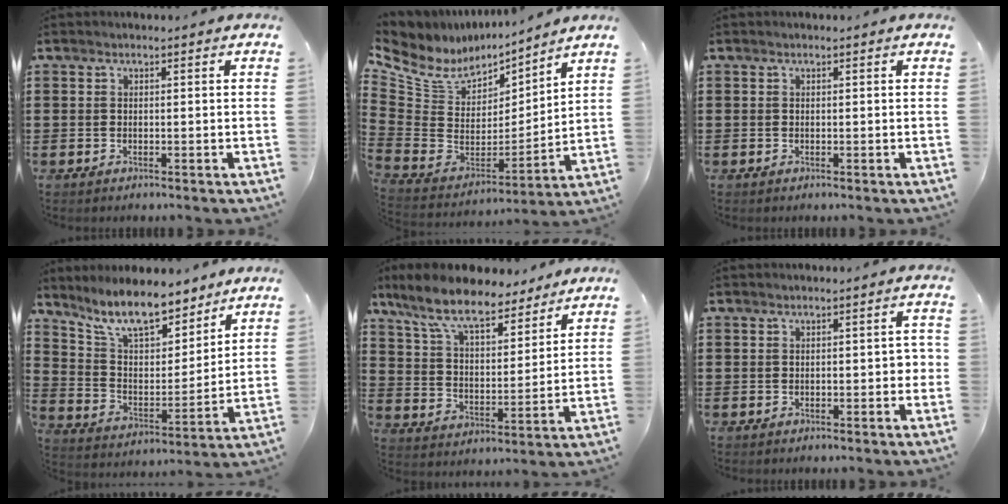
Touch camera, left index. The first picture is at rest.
{"total": 7.1, "force": [5.1, 4.3, 2.5], "torque": [-0.085, -0.038, 0.092]}
{"total": 0.0}
{"total": 10.8, "force": [9.2, 2.6, 5.0], "torque": [-0.121, -0.044, 0.168]}
{"total": 10.2, "force": [8.6, 2.5, 4.9], "torque": [-0.129, -0.034, 0.151]}
{"total": 1.6, "force": [-0.5, 0.6, 1.5], "torque": [-0.026, 0.002, -0.010]}